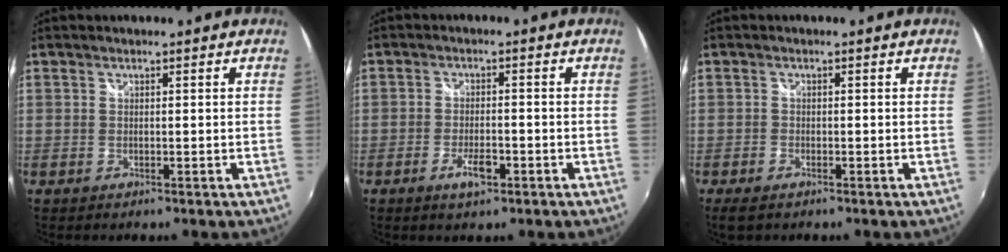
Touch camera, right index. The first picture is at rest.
{"total": 4.2, "force": [-2.2, 1.5, 3.2], "torque": [-0.070, -0.004, -0.040]}
{"total": 3.5, "force": [-2.5, 1.4, 1.9], "torque": [-0.045, -0.013, -0.044]}